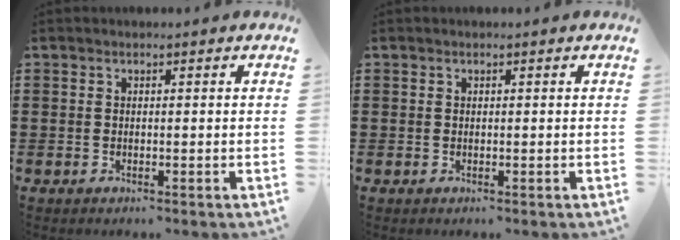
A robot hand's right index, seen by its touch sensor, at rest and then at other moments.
{"total": 0.0}